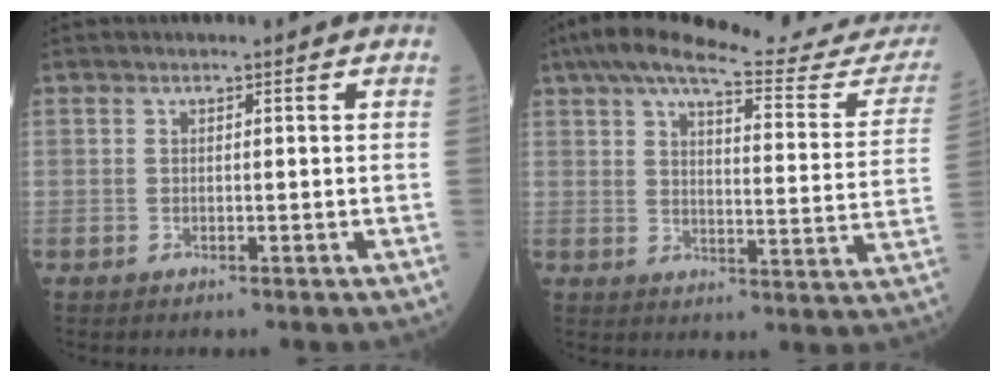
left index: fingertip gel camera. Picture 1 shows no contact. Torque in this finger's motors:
{"motor_torque": [0.98, -1.15, 0.38, 0.10]}